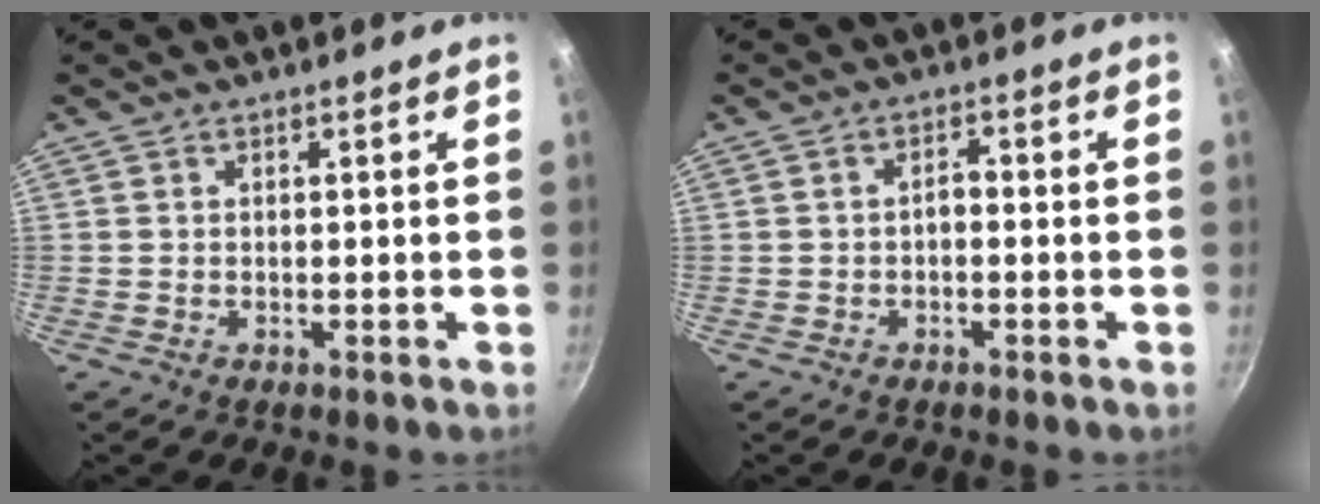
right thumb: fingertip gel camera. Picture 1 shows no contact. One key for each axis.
{"total": 2.3, "fx": -0.8, "fy": 1.2, "fz": 1.7, "tx": -0.022, "ty": 0.017, "tz": -0.015}